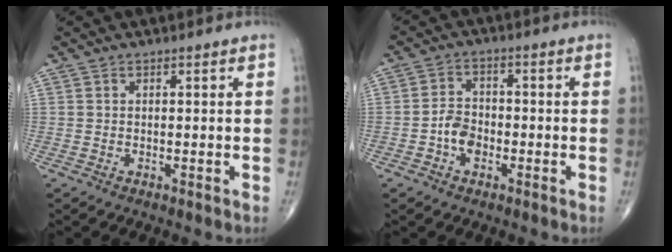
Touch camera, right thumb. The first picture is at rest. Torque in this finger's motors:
{"motor_torque": [0.98, 0.85, 0.29, -0.45, 0.05]}